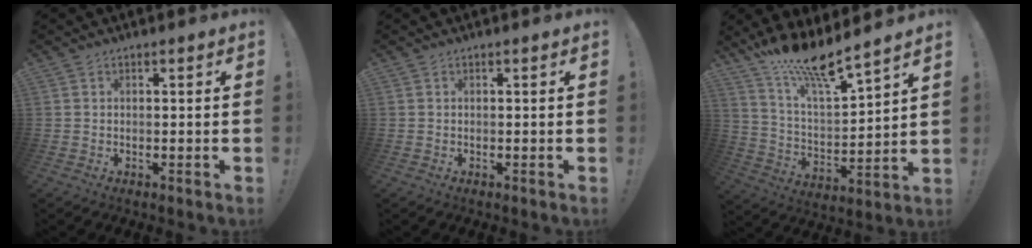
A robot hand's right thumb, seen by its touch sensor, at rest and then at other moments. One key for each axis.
{"total": 0.0}
{"total": 14.1, "fx": 12.2, "fy": 0.9, "fz": 7.0, "tx": -0.128, "ty": -0.102, "tz": 0.205}